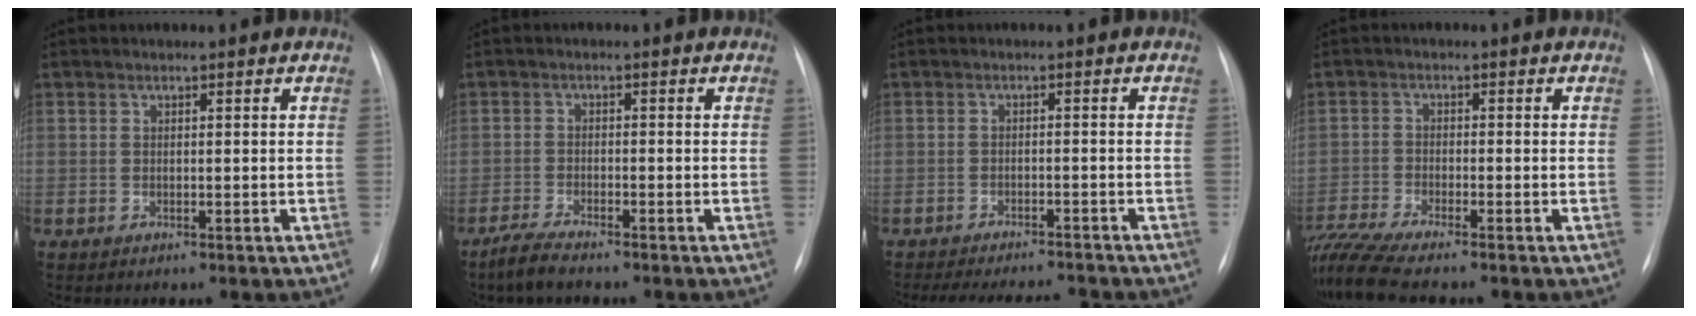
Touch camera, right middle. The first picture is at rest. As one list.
[{"total": 3.4, "force": [-2.8, 0.2, 1.9], "torque": [-0.048, -0.011, -0.055]}, {"total": 10.0, "force": [-9.4, 1.6, 3.2], "torque": [-0.052, 0.002, -0.126]}, {"total": 7.2, "force": [-6.4, -1.1, 3.1], "torque": [-0.062, -0.016, -0.118]}]